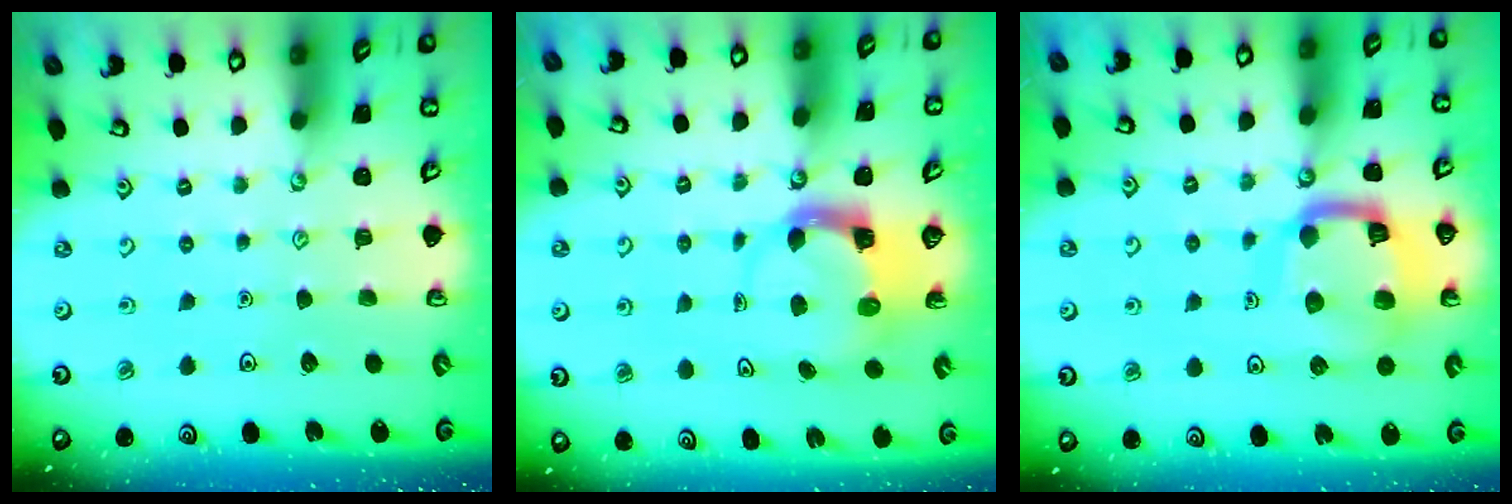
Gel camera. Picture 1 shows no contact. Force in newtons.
{"total": 3.6, "press": 3.5, "slide": 0.5}
{"total": 14.0, "press": 14.0, "slide": 1.2}